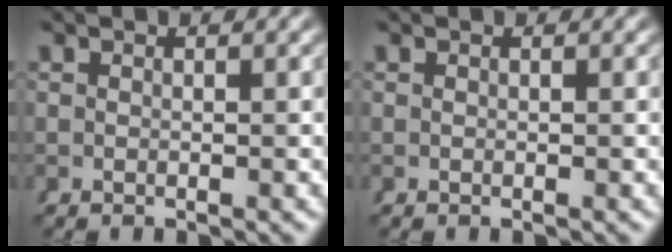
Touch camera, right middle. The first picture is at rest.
{"total": 0.0}